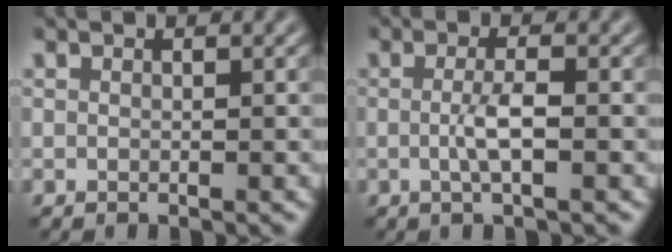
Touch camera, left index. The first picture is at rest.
{"total": 2.3, "force": [-0.9, 0.2, 2.1], "torque": [-0.038, 0.002, -0.013]}